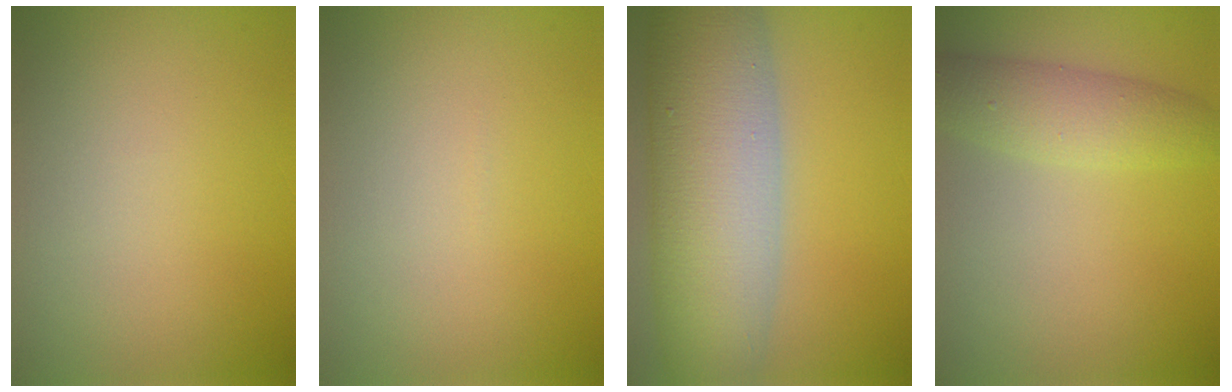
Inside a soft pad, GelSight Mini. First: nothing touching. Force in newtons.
{"total": 0.0}
{"total": 13.1, "press": 13.1, "slide": 0.7}
{"total": 3.9, "press": 3.9, "slide": 0.1}